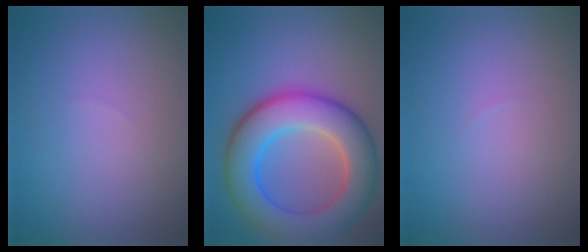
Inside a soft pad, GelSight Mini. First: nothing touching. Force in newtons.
{"total": 10.1, "press": 10.1, "slide": 0.2}
{"total": 0.0}